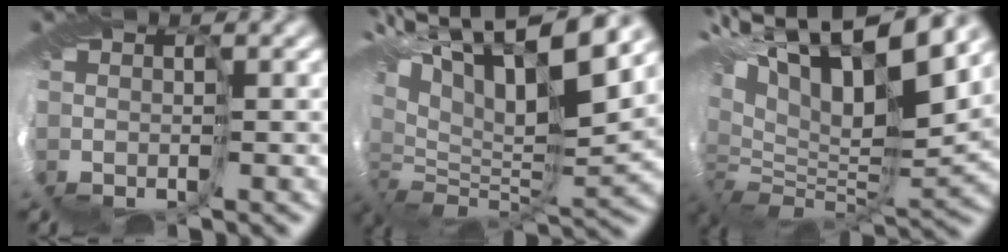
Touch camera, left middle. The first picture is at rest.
{"total": 13.4, "force": [7.8, 4.5, 9.9], "torque": [-0.217, 0.034, 0.135]}
{"total": 14.2, "force": [7.9, 5.8, 10.3], "torque": [-0.226, 0.029, 0.143]}